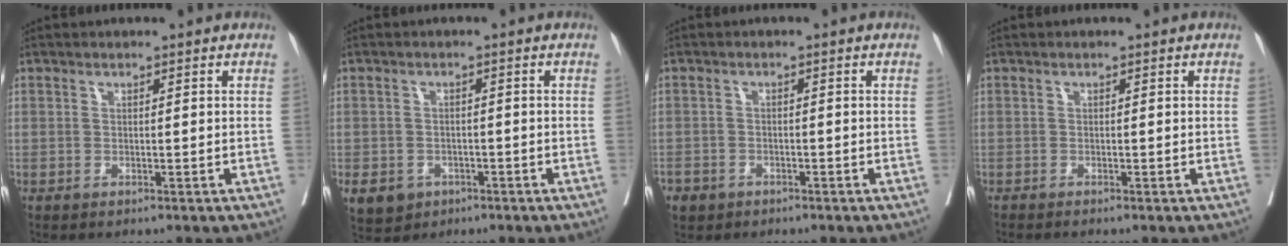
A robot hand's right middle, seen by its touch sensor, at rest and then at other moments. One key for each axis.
{"total": 9.1, "fx": -4.1, "fy": 7.6, "fz": 3.0, "tx": -0.078, "ty": -0.002, "tz": -0.055}
{"total": 3.7, "fx": -2.6, "fy": 2.6, "fz": 0.6, "tx": -0.012, "ty": 0.006, "tz": -0.041}
{"total": 0.9, "fx": -0.8, "fy": -0.1, "fz": 0.3, "tx": -0.003, "ty": 0.000, "tz": -0.015}